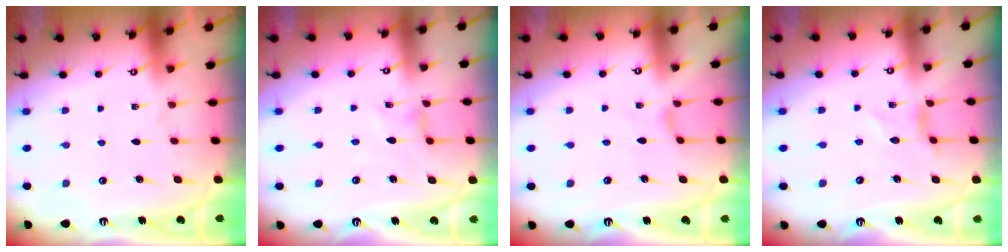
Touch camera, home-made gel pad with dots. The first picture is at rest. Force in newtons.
{"total": 1.2, "press": 1.1, "slide": 0.4}
{"total": 0.9, "press": 0.8, "slide": 0.4}
{"total": 1.7, "press": 1.7, "slide": 0.1}